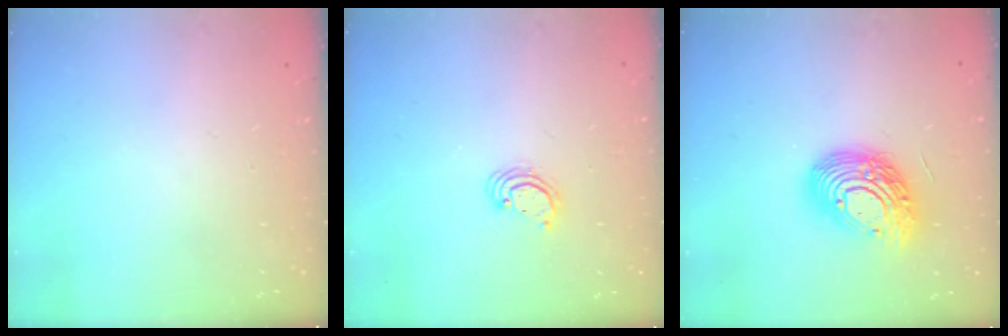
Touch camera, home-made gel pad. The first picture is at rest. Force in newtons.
{"total": 2.4, "press": 2.4, "slide": 0.1}
{"total": 16.1, "press": 16.0, "slide": 1.3}